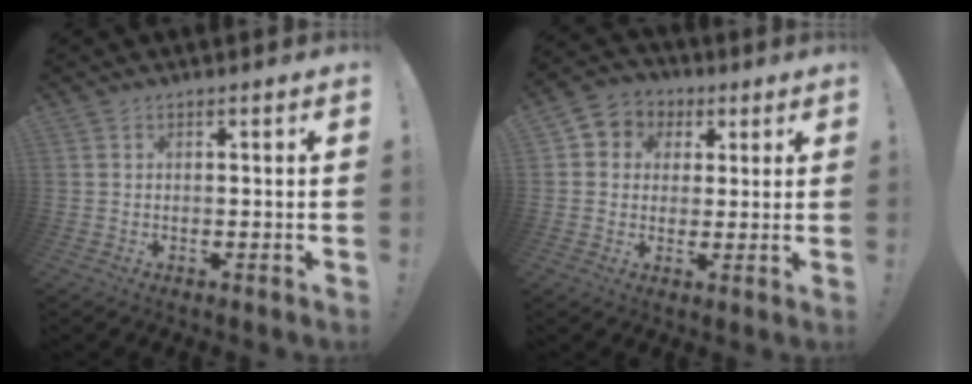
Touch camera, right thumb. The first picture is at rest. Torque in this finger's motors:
{"motor_torque": [-0.01, -0.01, 0.00, -0.04, 0.11]}